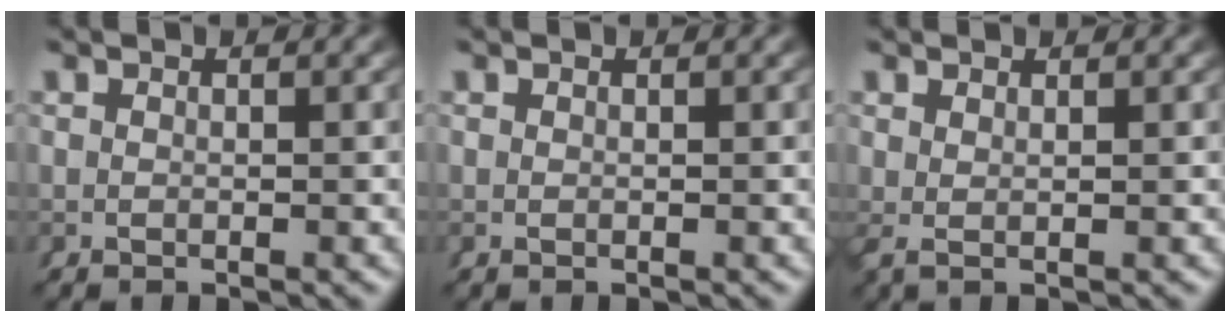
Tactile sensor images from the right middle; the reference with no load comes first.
{"total": 0.0}
{"total": 1.1, "force": [0.5, -0.8, 0.6], "torque": [-0.006, -0.001, 0.015]}